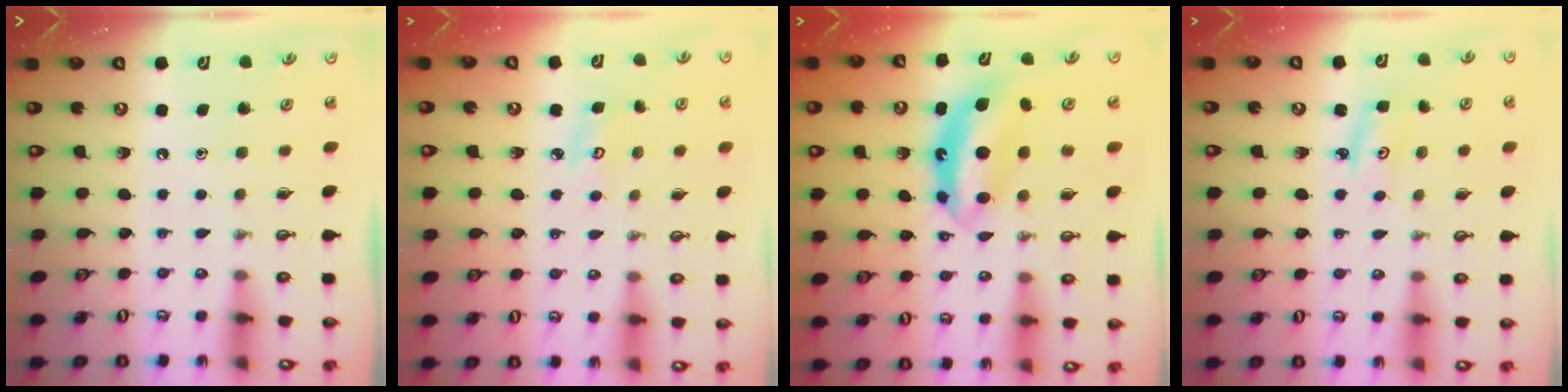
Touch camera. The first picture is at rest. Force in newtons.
{"total": 4.8, "press": 4.8, "slide": 0.6}
{"total": 7.3, "press": 7.3, "slide": 0.5}
{"total": 2.9, "press": 2.9, "slide": 0.2}